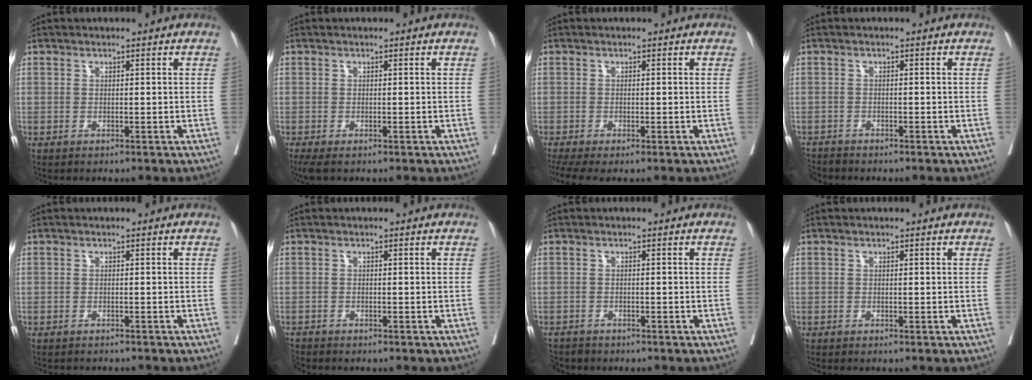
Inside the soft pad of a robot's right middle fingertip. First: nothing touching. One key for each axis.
{"total": 2.9, "fx": -2.1, "fy": 0.8, "fz": 1.8, "tx": -0.031, "ty": -0.012, "tz": -0.034}
{"total": 3.8, "fx": -2.5, "fy": 0.9, "fz": 2.7, "tx": -0.055, "ty": -0.013, "tz": -0.049}
{"total": 2.7, "fx": -2.7, "fy": 0.6, "fz": -0.2, "tx": 0.004, "ty": -0.010, "tz": -0.051}
{"total": 3.1, "fx": -3.0, "fy": 0.6, "fz": 0.7, "tx": -0.006, "ty": -0.004, "tz": -0.039}
{"total": 2.0, "fx": -1.9, "fy": 0.4, "fz": -0.1, "tx": 0.000, "ty": -0.009, "tz": -0.038}
{"total": 4.0, "fx": -3.5, "fy": 1.8, "fz": 0.2, "tx": -0.001, "ty": -0.005, "tz": -0.061}
{"total": 0.0}